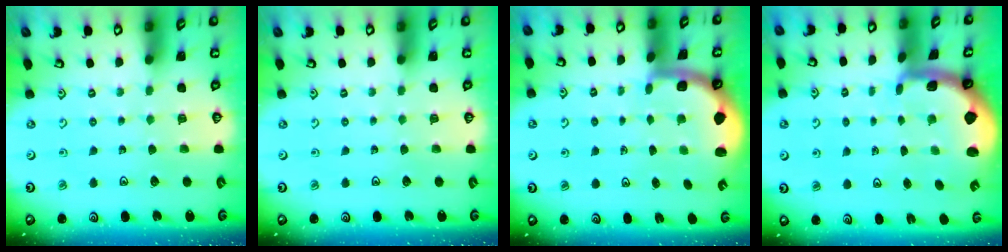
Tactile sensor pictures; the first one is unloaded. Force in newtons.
{"total": 0.0}
{"total": 1.7, "press": 1.7, "slide": 0.3}
{"total": 1.7, "press": 1.7, "slide": 0.4}